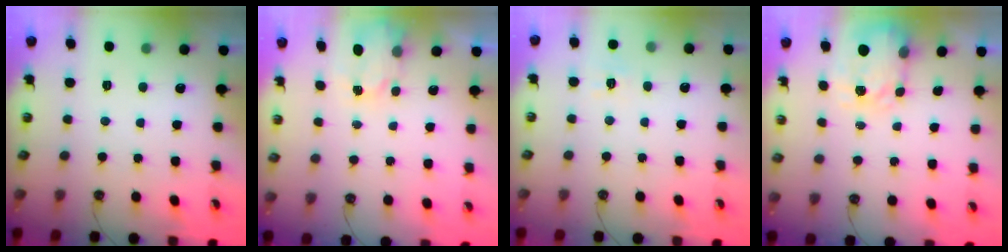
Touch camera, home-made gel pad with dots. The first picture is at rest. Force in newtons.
{"total": 2.3, "press": 2.3, "slide": 0.2}
{"total": 7.4, "press": 7.4, "slide": 0.5}
{"total": 3.9, "press": 3.9, "slide": 0.6}